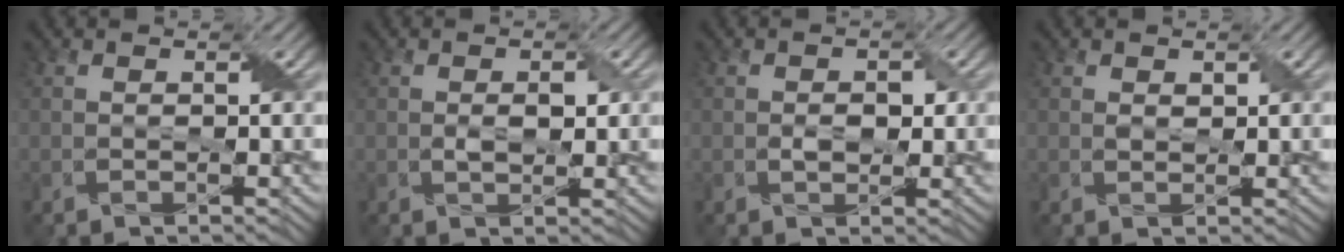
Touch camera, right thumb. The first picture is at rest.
{"total": 2.1, "force": [0.1, 1.1, 1.7], "torque": [-0.034, -0.001, 0.004]}
{"total": 2.0, "force": [-0.1, 1.3, 1.5], "torque": [-0.029, -0.003, -0.001]}
{"total": 1.0, "force": [0.5, 0.7, 0.6], "torque": [-0.014, -0.001, 0.012]}